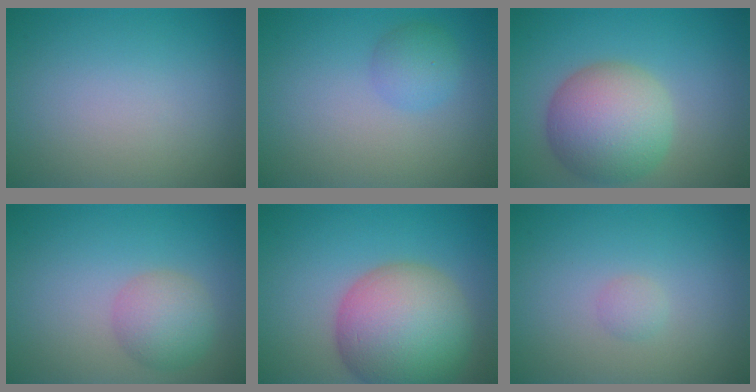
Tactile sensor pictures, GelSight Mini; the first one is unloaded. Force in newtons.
{"total": 2.0, "press": 2.0, "slide": 0.1}
{"total": 7.7, "press": 7.7, "slide": 0.4}
{"total": 3.4, "press": 3.4, "slide": 0.1}
{"total": 11.0, "press": 10.9, "slide": 0.6}
{"total": 0.9, "press": 0.9, "slide": 0.0}